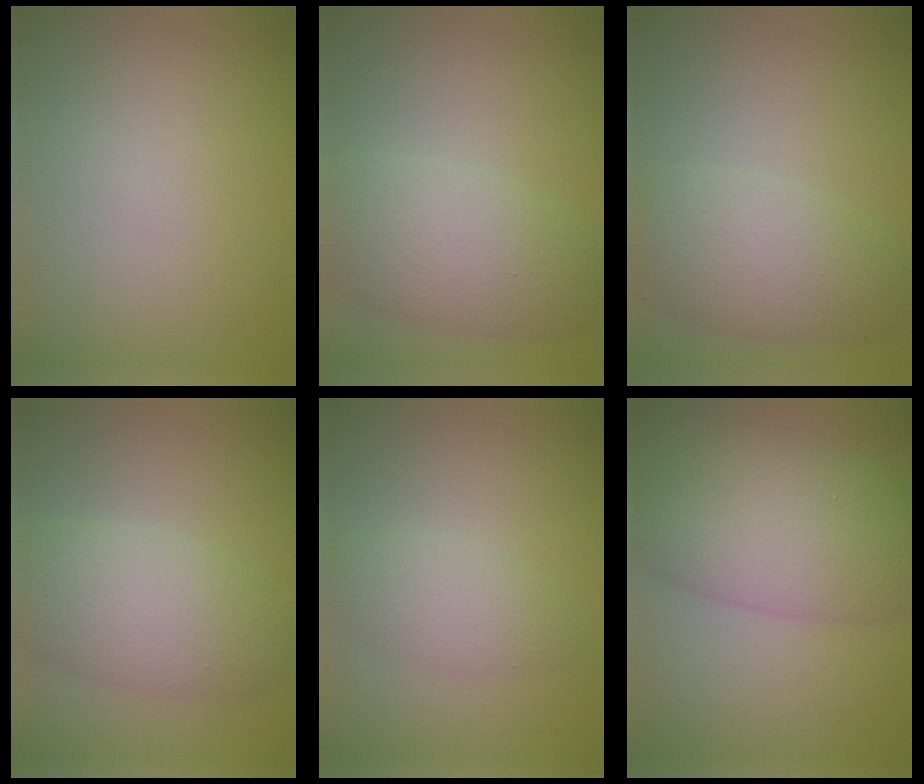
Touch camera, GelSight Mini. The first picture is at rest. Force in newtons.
{"total": 6.1, "press": 6.1, "slide": 0.3}
{"total": 5.5, "press": 5.5, "slide": 0.2}
{"total": 5.6, "press": 5.6, "slide": 0.1}
{"total": 2.5, "press": 2.5, "slide": 0.1}
{"total": 8.7, "press": 8.7, "slide": 0.4}